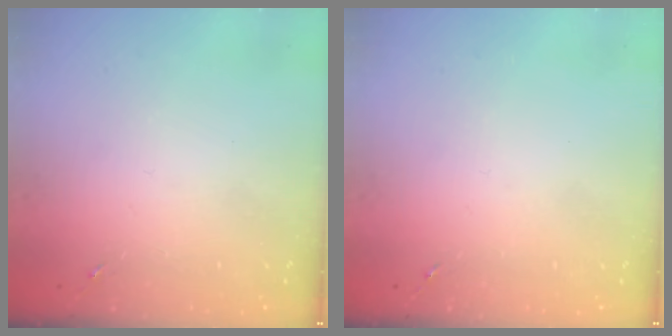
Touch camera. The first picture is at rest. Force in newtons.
{"total": 0.0}